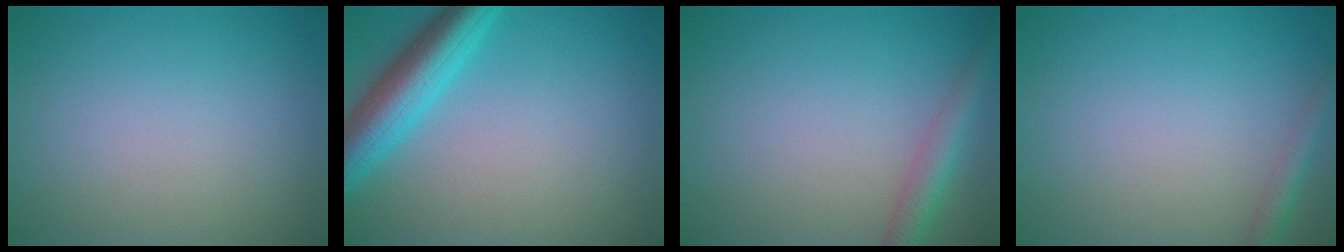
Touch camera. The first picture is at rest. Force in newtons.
{"total": 5.7, "press": 5.7, "slide": 0.2}
{"total": 2.9, "press": 2.9, "slide": 0.1}
{"total": 1.7, "press": 1.7, "slide": 0.1}